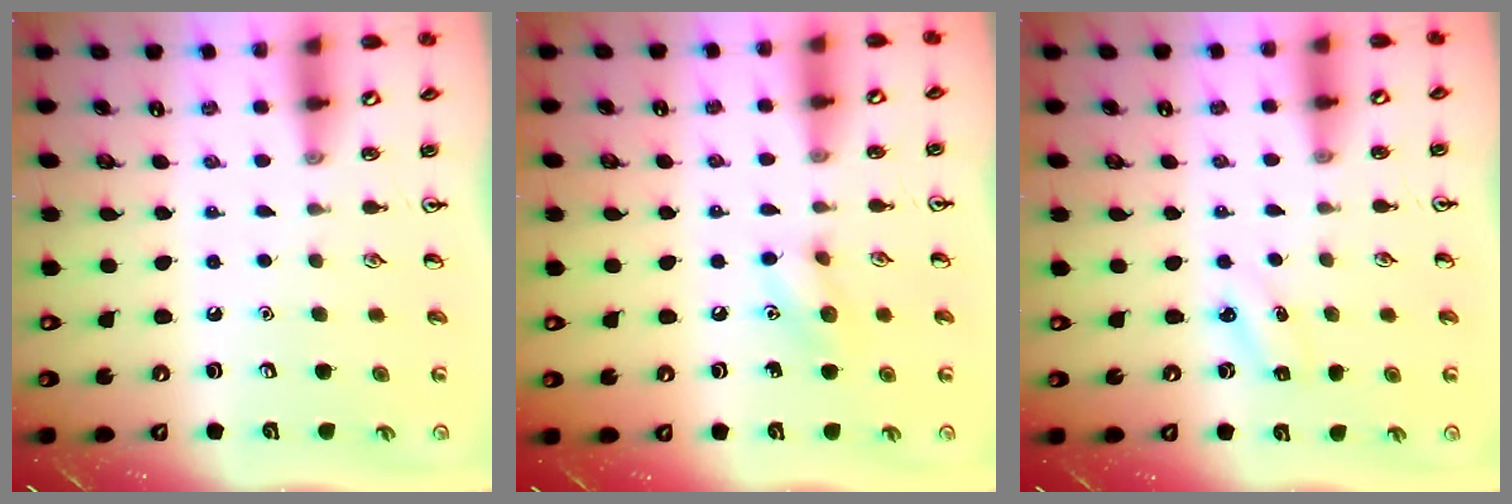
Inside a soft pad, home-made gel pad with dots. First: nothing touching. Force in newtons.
{"total": 7.5, "press": 7.4, "slide": 1.3}
{"total": 2.5, "press": 2.4, "slide": 0.8}